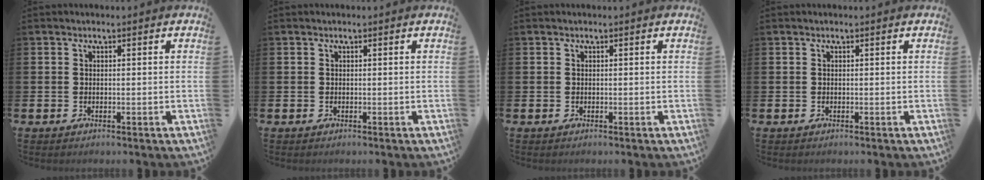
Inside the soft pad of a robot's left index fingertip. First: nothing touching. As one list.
[{"total": 0.0}, {"total": 0.0}, {"total": 0.0}]